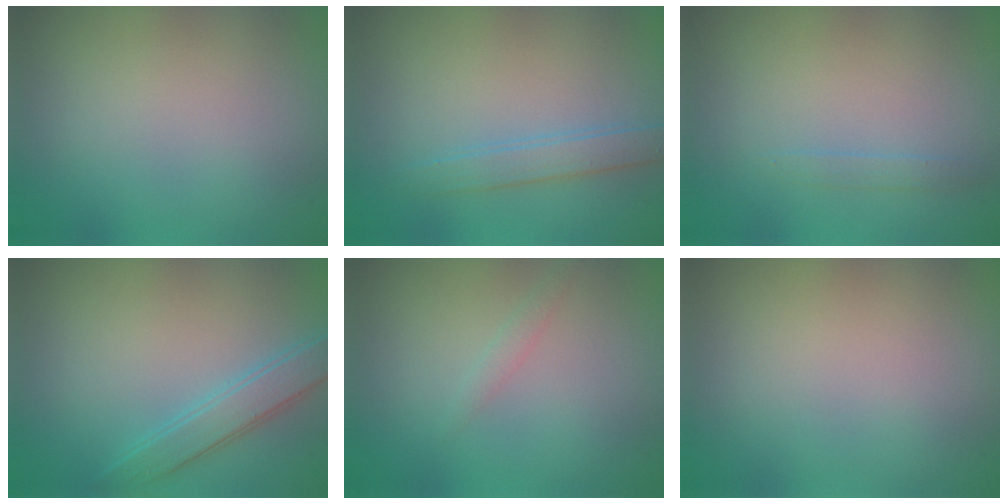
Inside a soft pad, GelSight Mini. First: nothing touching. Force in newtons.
{"total": 2.1, "press": 2.1, "slide": 0.1}
{"total": 0.7, "press": 0.7, "slide": 0.1}
{"total": 2.8, "press": 2.8, "slide": 0.1}
{"total": 0.8, "press": 0.8, "slide": 0.0}
{"total": 0.0}